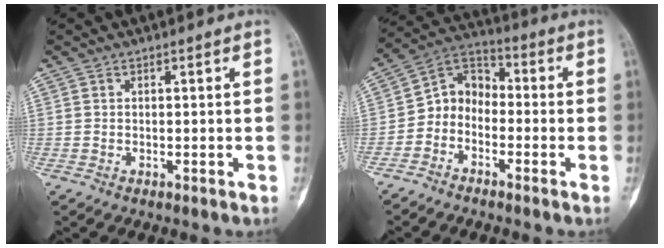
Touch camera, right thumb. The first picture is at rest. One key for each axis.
{"total": 7.5, "fx": -2.7, "fy": 6.0, "fz": 3.7, "tx": -0.041, "ty": 0.056, "tz": -0.069}